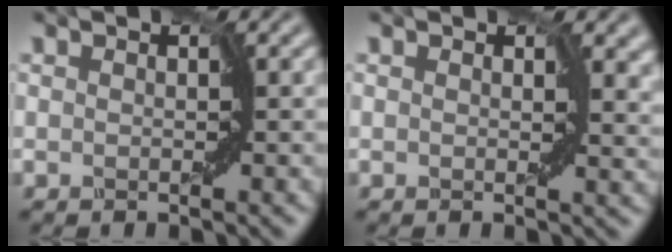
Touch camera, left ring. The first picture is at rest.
{"total": 3.0, "force": [0.9, 2.0, 2.1], "torque": [-0.019, 0.002, 0.006]}